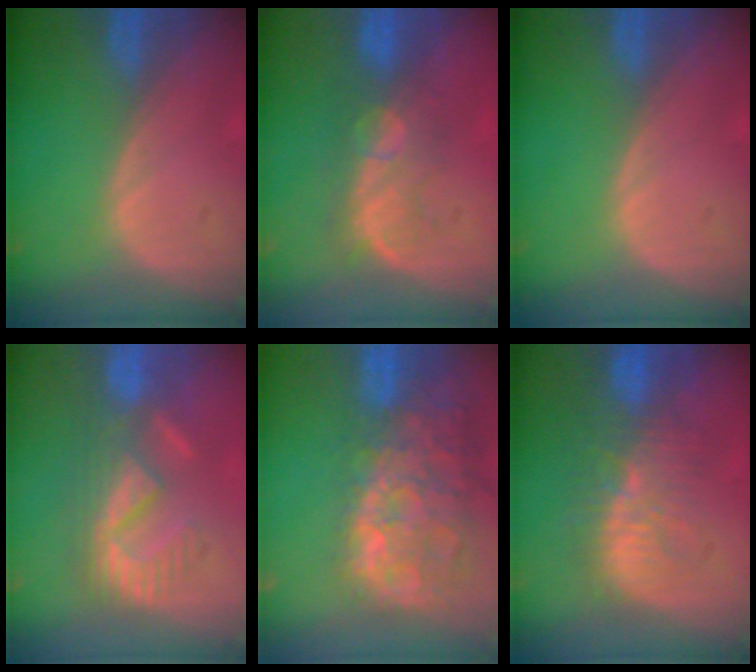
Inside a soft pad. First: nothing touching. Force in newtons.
{"total": 7.5, "press": 7.2, "slide": 2.1}
{"total": 0.0}
{"total": 8.4, "press": 8.2, "slide": 1.9}
{"total": 14.9, "press": 12.1, "slide": 8.8}
{"total": 9.3, "press": 9.0, "slide": 2.4}